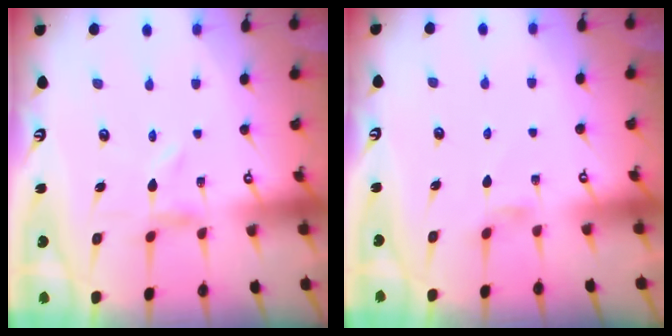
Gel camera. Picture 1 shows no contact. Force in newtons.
{"total": 1.4, "press": 1.3, "slide": 0.3}